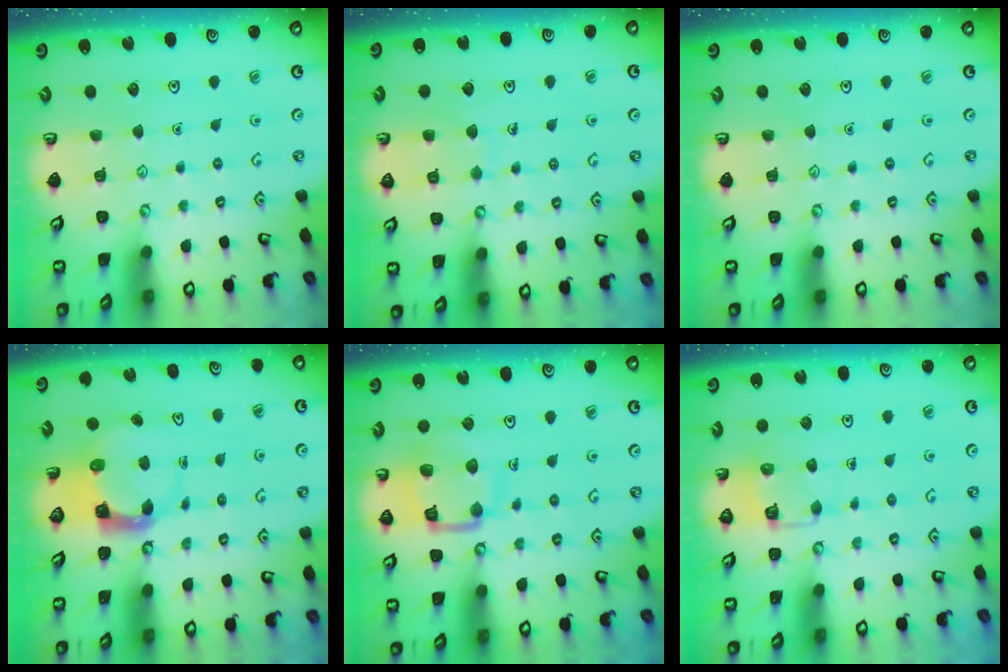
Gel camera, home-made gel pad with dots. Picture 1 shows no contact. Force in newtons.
{"total": 6.8, "press": 6.8, "slide": 0.4}
{"total": 0.0}
{"total": 3.6, "press": 3.6, "slide": 0.5}
{"total": 12.5, "press": 12.5, "slide": 1.3}
{"total": 5.6, "press": 5.6, "slide": 0.5}